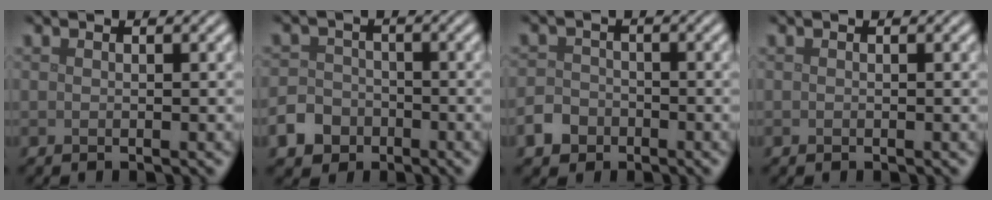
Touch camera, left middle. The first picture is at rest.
{"total": 4.7, "force": [-2.8, 3.6, 1.1], "torque": [-0.007, -0.011, -0.057]}
{"total": 3.0, "force": [-1.9, 2.3, 0.8], "torque": [-0.008, -0.004, -0.037]}
{"total": 0.0}